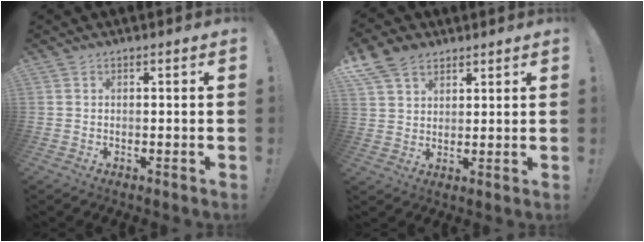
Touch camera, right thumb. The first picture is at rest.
{"total": 9.2, "force": [6.0, 6.0, 3.4], "torque": [-0.063, -0.027, 0.120]}